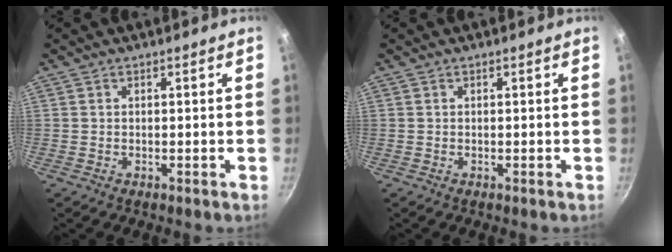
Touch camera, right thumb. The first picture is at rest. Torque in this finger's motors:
{"motor_torque": [0.00, 0.00, 0.00, 0.00, 0.00]}